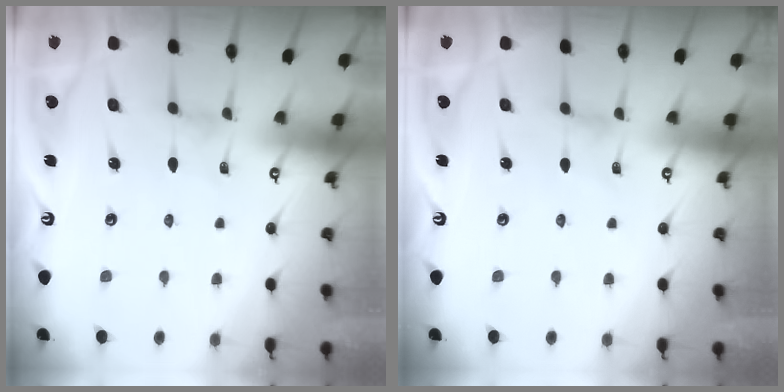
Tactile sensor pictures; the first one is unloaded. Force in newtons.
{"total": 0.9, "press": 0.8, "slide": 0.4}